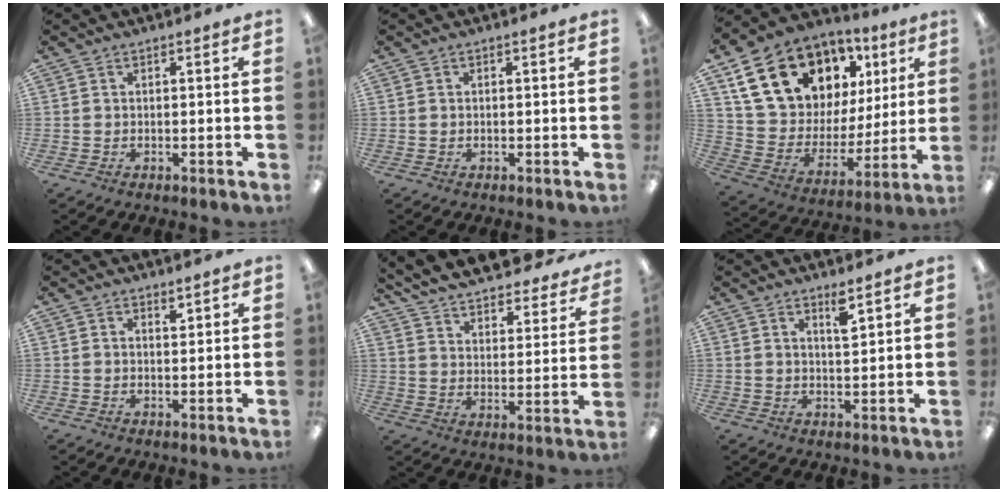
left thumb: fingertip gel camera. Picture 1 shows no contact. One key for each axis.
{"total": 0.0}
{"total": 20.4, "fx": 12.0, "fy": 13.3, "fz": 9.7, "tx": -0.183, "ty": -0.053, "tz": 0.233}
{"total": 1.6, "fx": 1.1, "fy": 0.7, "fz": 0.8, "tx": -0.002, "ty": -0.006, "tz": 0.017}
{"total": 8.8, "fx": 8.5, "fy": 1.2, "fz": 1.7, "tx": -0.039, "ty": -0.079, "tz": 0.145}
{"total": 3.8, "fx": 2.6, "fy": 0.9, "fz": 2.6, "tx": -0.044, "ty": -0.005, "tz": 0.041}